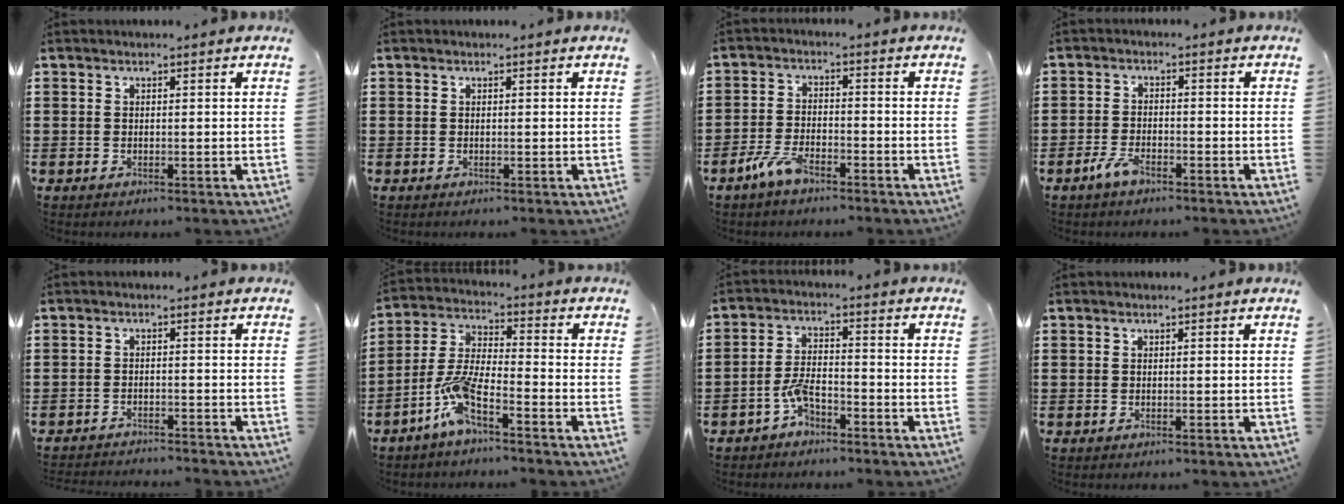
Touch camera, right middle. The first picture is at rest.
{"total": 0.0}
{"total": 4.6, "force": [-3.5, 1.6, 2.5], "torque": [-0.064, 0.003, -0.070]}
{"total": 3.3, "force": [-2.4, 1.2, 1.9], "torque": [-0.056, -0.004, -0.051]}
{"total": 2.0, "force": [-2.0, -0.1, 0.0], "torque": [-0.006, -0.001, -0.042]}
{"total": 7.4, "force": [-5.0, 1.3, 5.3], "torque": [-0.129, -0.015, -0.098]}
{"total": 4.3, "force": [-2.9, 1.7, 2.8], "torque": [-0.071, 0.000, -0.058]}
{"total": 0.0}